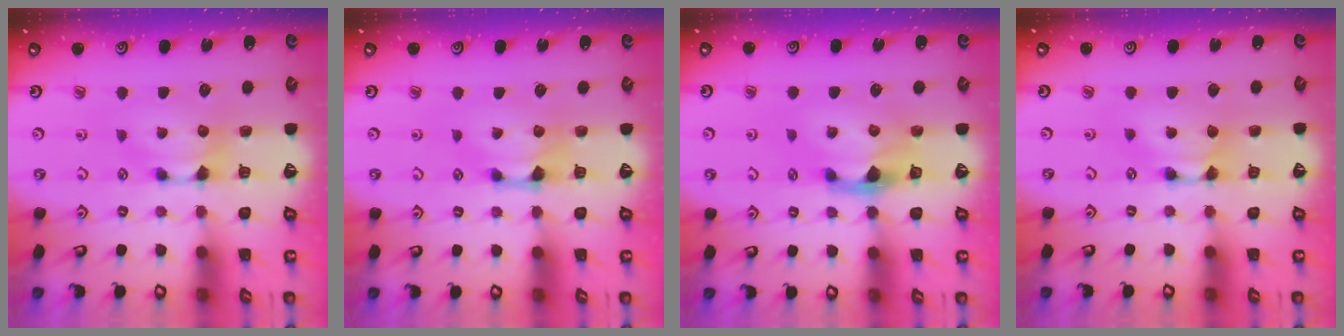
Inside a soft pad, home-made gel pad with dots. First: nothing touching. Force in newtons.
{"total": 0.8, "press": 0.2, "slide": 0.7}
{"total": 3.1, "press": 2.8, "slide": 1.3}
{"total": 1.4, "press": 1.4, "slide": 0.1}